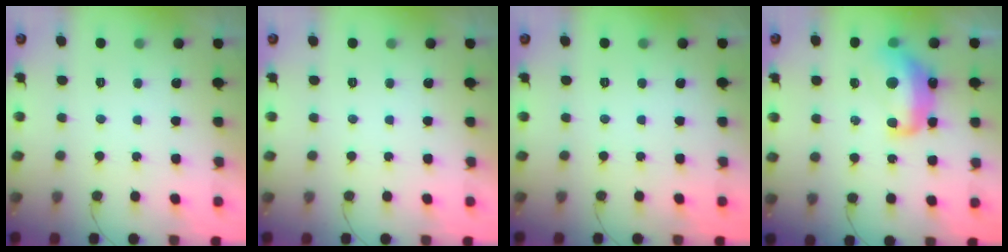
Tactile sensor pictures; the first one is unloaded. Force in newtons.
{"total": 0.0}
{"total": 0.0}
{"total": 13.1, "press": 13.1, "slide": 1.3}